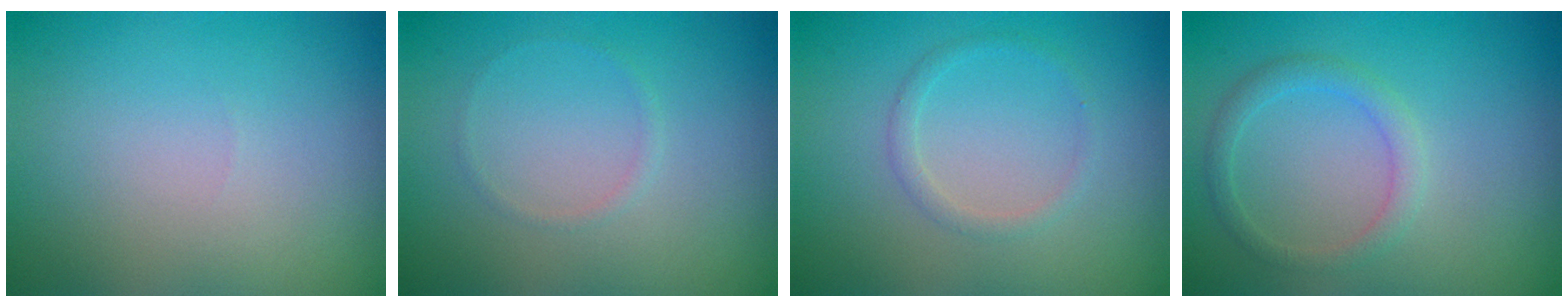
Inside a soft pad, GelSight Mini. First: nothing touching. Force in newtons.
{"total": 0.6, "press": 0.6, "slide": 0.0}
{"total": 1.2, "press": 1.2, "slide": 0.0}
{"total": 1.9, "press": 1.9, "slide": 0.1}